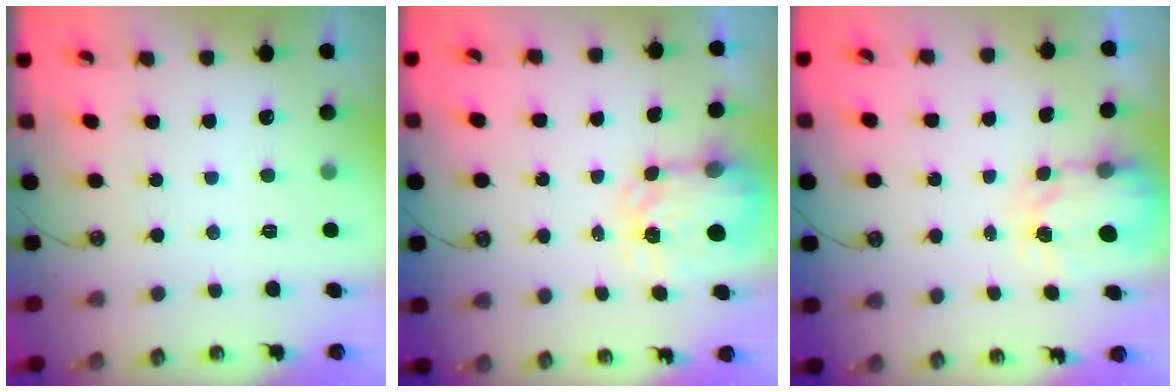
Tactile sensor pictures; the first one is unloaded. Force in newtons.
{"total": 5.3, "press": 5.3, "slide": 0.4}
{"total": 3.9, "press": 3.9, "slide": 0.3}